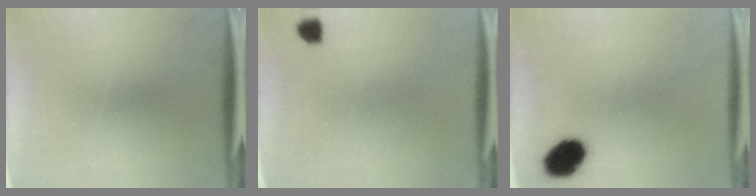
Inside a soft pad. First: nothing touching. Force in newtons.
{"total": 2.0}
{"total": 8.4}